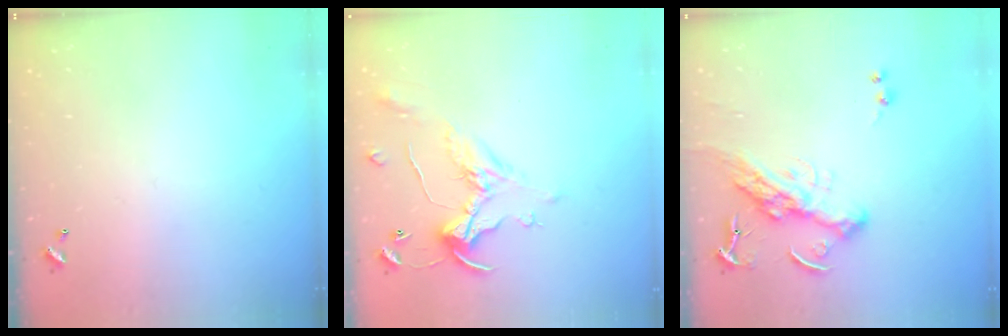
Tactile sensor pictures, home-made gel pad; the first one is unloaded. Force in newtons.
{"total": 1.1, "press": 0.8, "slide": 0.9}
{"total": 12.7, "press": 12.6, "slide": 1.7}